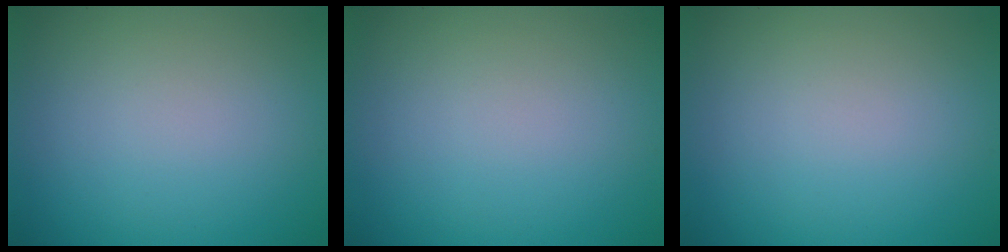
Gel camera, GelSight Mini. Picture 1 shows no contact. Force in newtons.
{"total": 0.0}
{"total": 0.0}